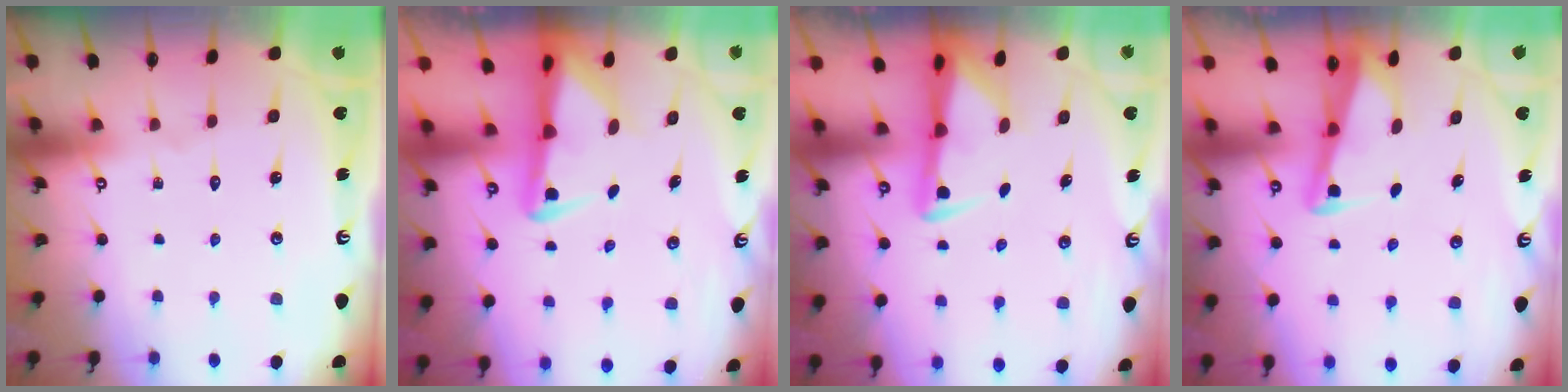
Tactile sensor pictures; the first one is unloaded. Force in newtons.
{"total": 3.9, "press": 3.8, "slide": 0.7}
{"total": 2.8, "press": 2.8, "slide": 0.4}
{"total": 2.7, "press": 2.7, "slide": 0.3}